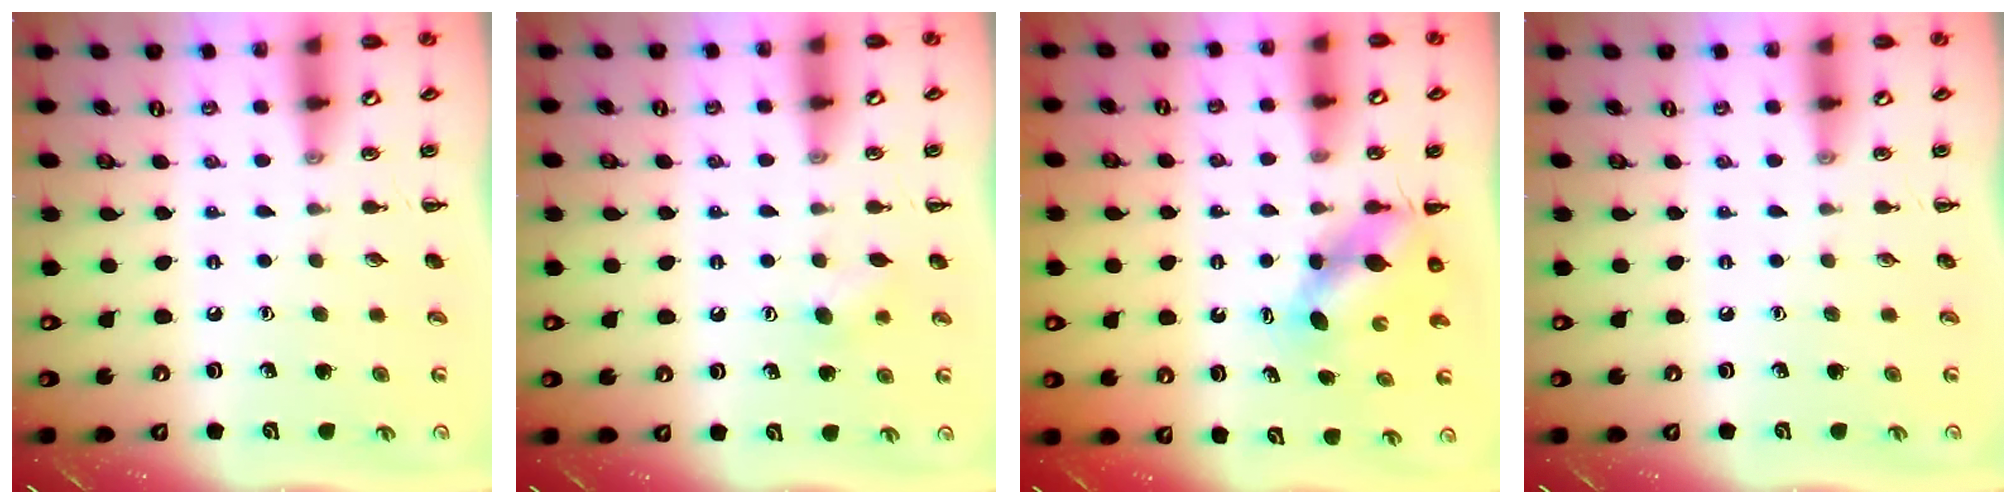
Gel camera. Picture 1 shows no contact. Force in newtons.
{"total": 6.3, "press": 6.1, "slide": 1.5}
{"total": 6.0, "press": 6.0, "slide": 0.8}
{"total": 0.0}